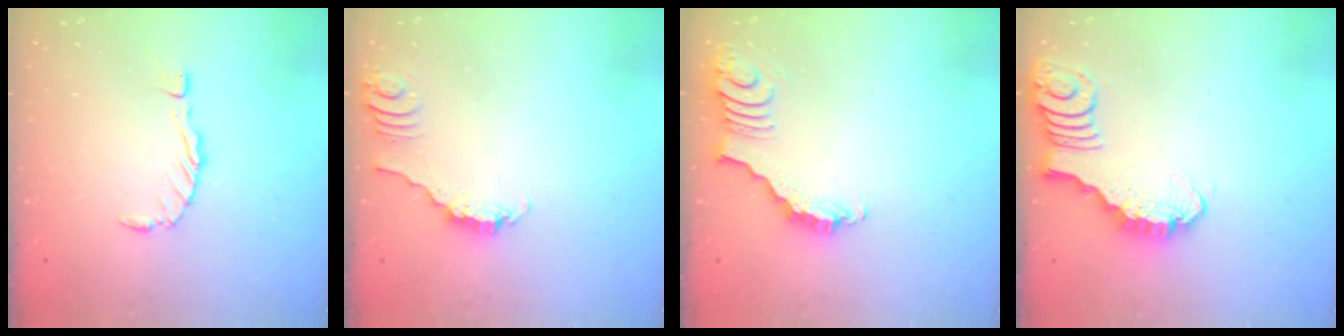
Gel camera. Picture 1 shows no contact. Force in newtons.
{"total": 2.2, "press": 2.1, "slide": 0.3}
{"total": 3.7, "press": 3.6, "slide": 0.7}
{"total": 2.7, "press": 2.7, "slide": 0.2}